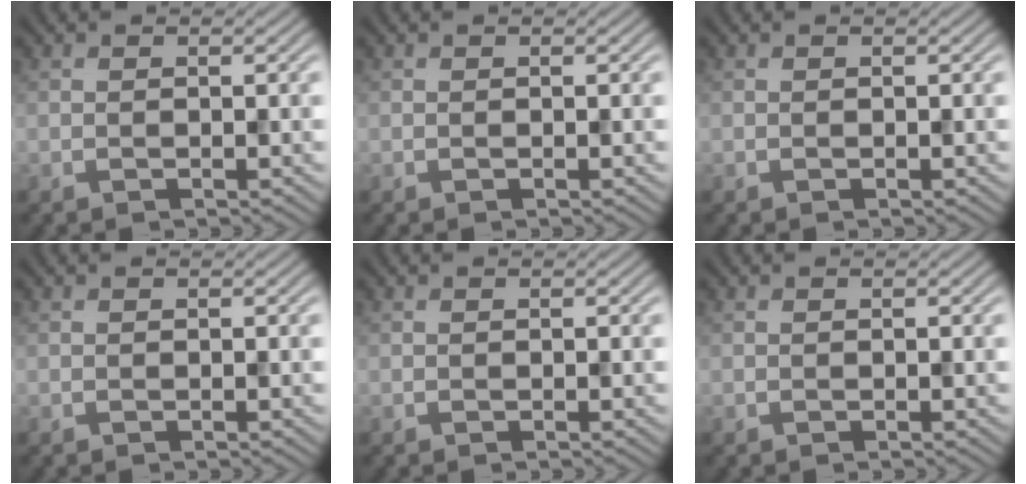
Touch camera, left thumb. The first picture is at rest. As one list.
[{"total": 0.0}, {"total": 0.0}, {"total": 0.0}, {"total": 0.0}, {"total": 0.0}]